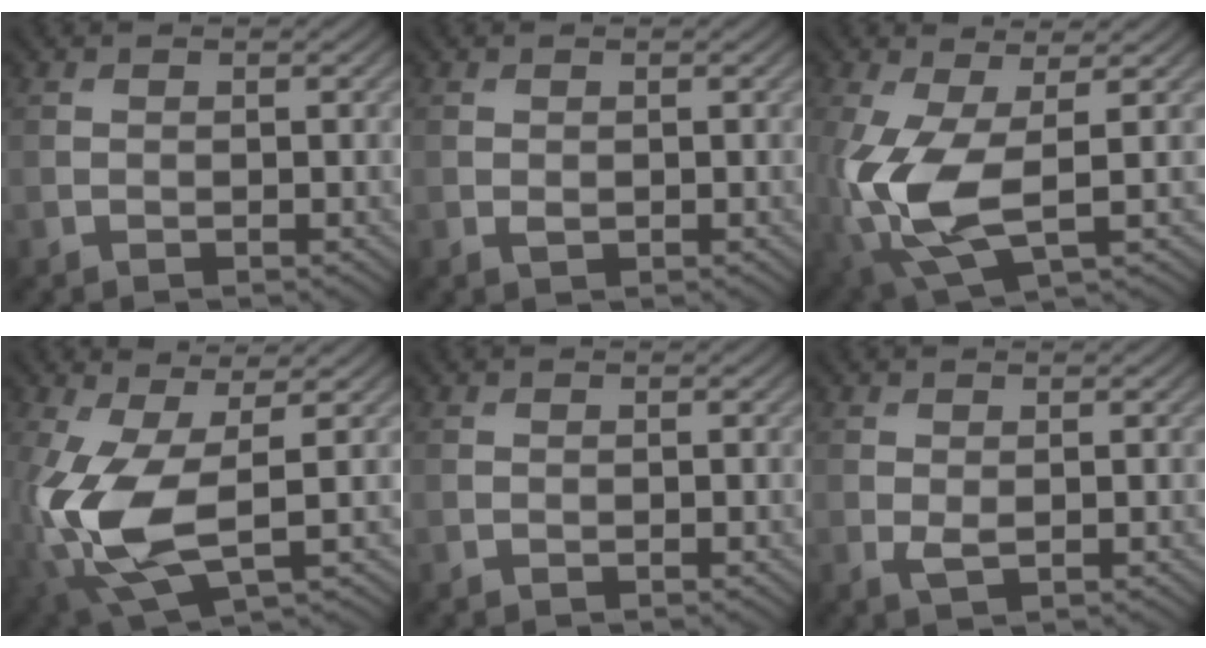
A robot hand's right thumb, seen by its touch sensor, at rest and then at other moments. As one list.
[{"total": 0.7, "force": [-0.1, 0.4, 0.5], "torque": [-0.010, -0.002, 0.000]}, {"total": 9.1, "force": [-1.1, 4.0, 8.1], "torque": [-0.204, -0.010, -0.019]}, {"total": 10.0, "force": [-1.3, 4.6, 8.9], "torque": [-0.224, -0.015, -0.022]}, {"total": 0.0}, {"total": 1.4, "force": [0.0, 0.7, 1.2], "torque": [-0.031, -0.003, 0.002]}]